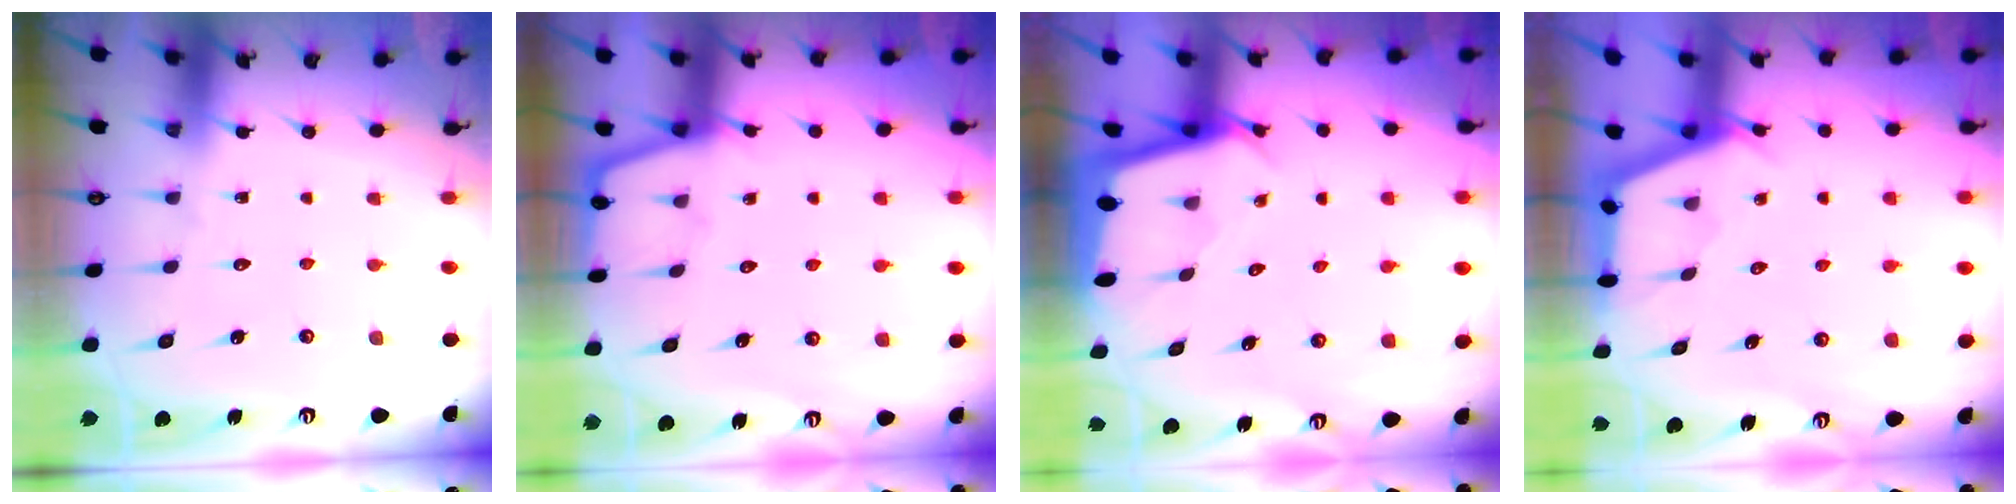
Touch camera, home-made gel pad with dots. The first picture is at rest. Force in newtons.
{"total": 2.7, "press": 2.6, "slide": 0.4}
{"total": 2.4, "press": 2.4, "slide": 0.2}
{"total": 2.9, "press": 2.9, "slide": 0.3}